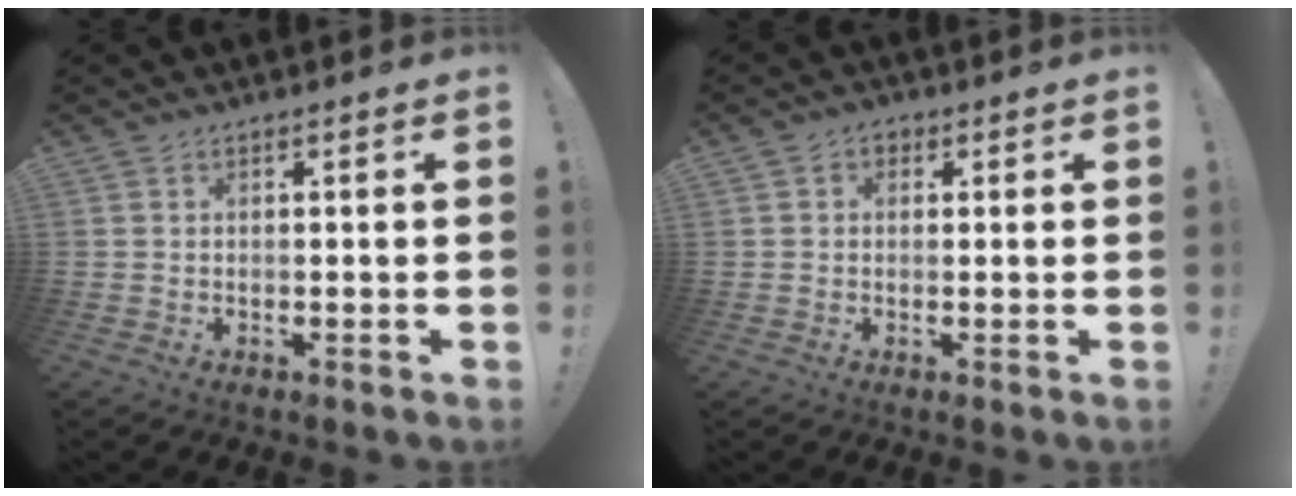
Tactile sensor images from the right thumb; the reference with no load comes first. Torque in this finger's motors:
{"motor_torque": [-0.24, 0.23, -0.26, 0.17, 0.10]}